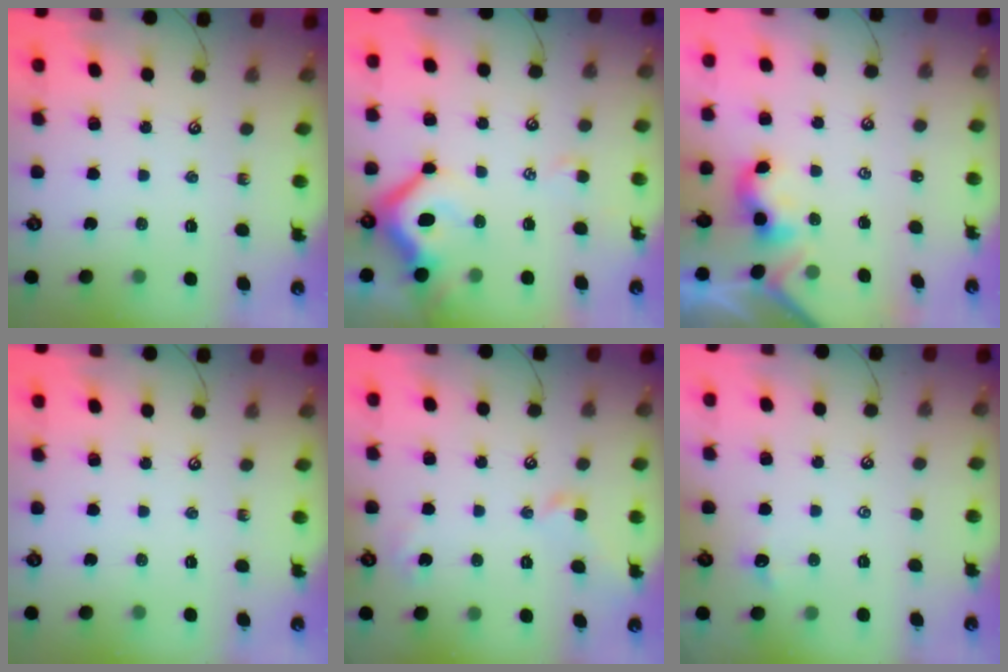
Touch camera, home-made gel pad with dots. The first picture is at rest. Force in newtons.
{"total": 7.1, "press": 6.9, "slide": 1.5}
{"total": 2.2, "press": 2.2, "slide": 0.2}
{"total": 0.0}
{"total": 2.2, "press": 2.1, "slide": 0.6}
{"total": 2.3, "press": 2.2, "slide": 0.3}